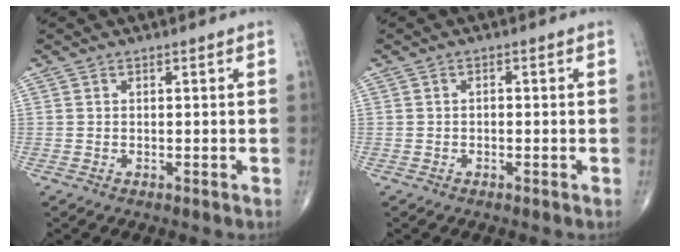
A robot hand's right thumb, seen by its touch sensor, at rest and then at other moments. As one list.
[{"total": 0.8, "force": [-0.2, 0.5, 0.6], "torque": [-0.006, 0.003, -0.005]}]